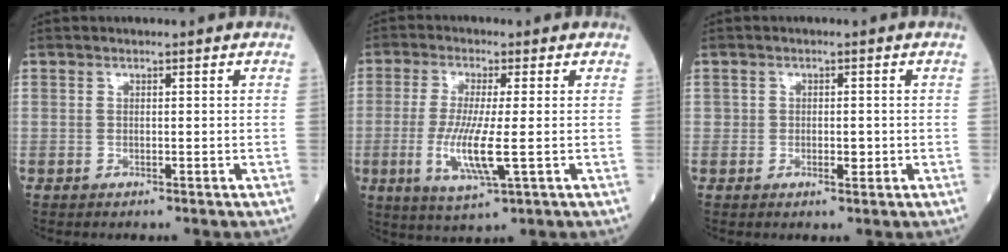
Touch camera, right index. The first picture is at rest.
{"total": 8.5, "force": [-1.5, 0.6, 8.3], "torque": [-0.174, -0.025, -0.030]}
{"total": 1.6, "force": [-0.4, 0.9, 1.3], "torque": [-0.016, 0.000, -0.003]}